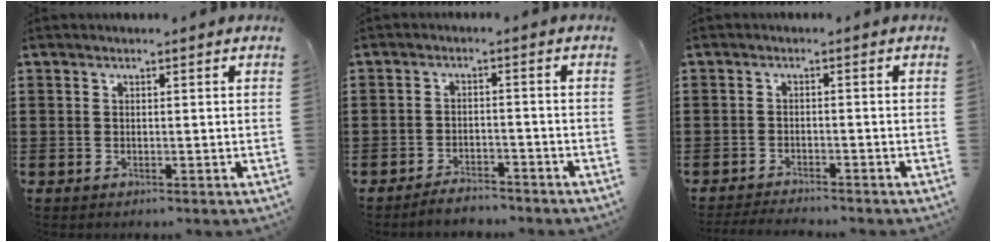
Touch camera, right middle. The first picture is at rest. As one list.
[{"total": 2.9, "force": [-2.9, 0.3, 0.4], "torque": [-0.011, 0.002, -0.059]}, {"total": 2.3, "force": [-2.3, 0.2, 0.2], "torque": [-0.007, -0.001, -0.048]}]